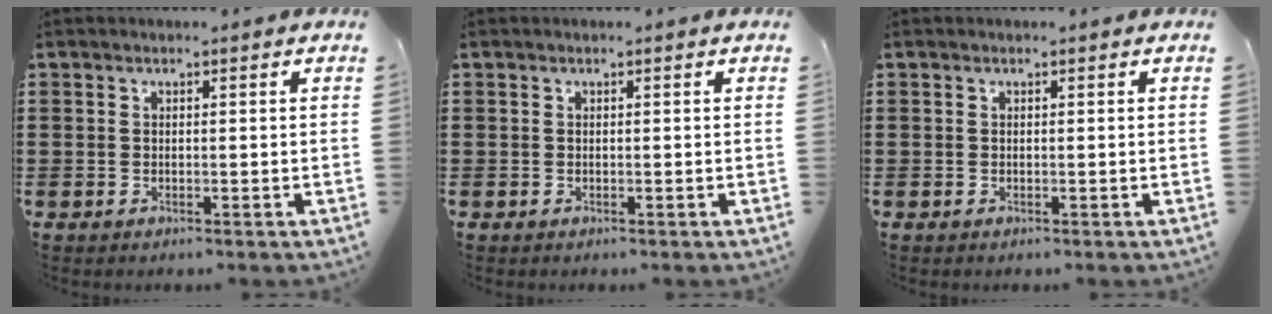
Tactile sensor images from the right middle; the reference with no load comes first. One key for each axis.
{"total": 0.0}
{"total": 0.0}